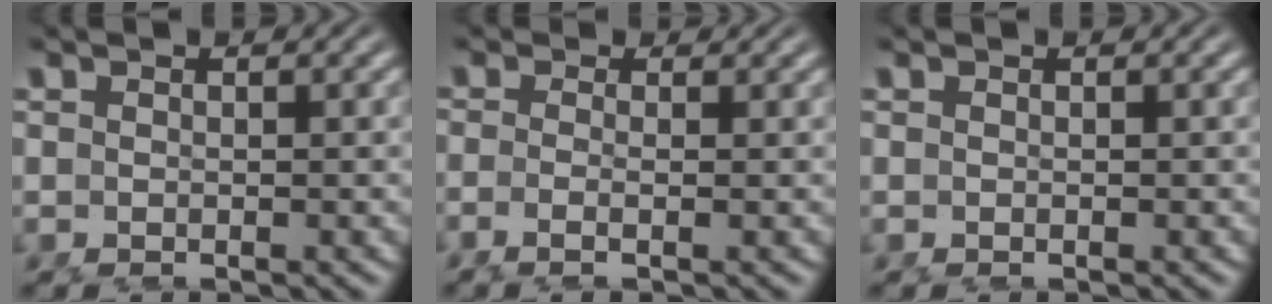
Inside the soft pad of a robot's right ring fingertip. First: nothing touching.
{"total": 1.9, "force": [-0.8, 0.4, 1.7], "torque": [-0.039, -0.006, -0.019]}
{"total": 0.0}